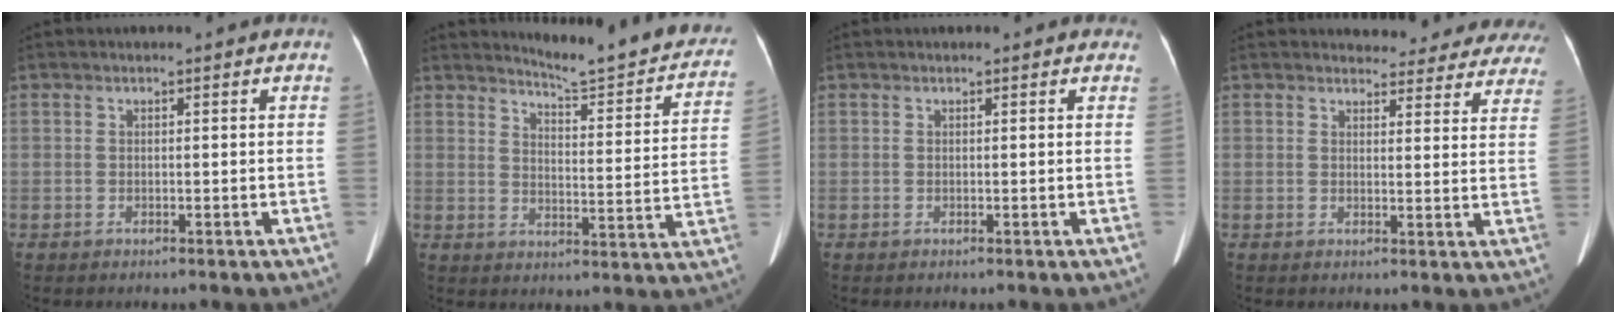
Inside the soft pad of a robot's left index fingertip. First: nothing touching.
{"total": 16.3, "force": [15.2, 1.5, 5.7], "torque": [-0.068, -0.065, 0.177]}
{"total": 0.8, "force": [0.6, 0.5, 0.2], "torque": [-0.007, 0.004, 0.001]}
{"total": 15.6, "force": [14.8, 4.6, 1.9], "torque": [0.015, -0.041, 0.141]}